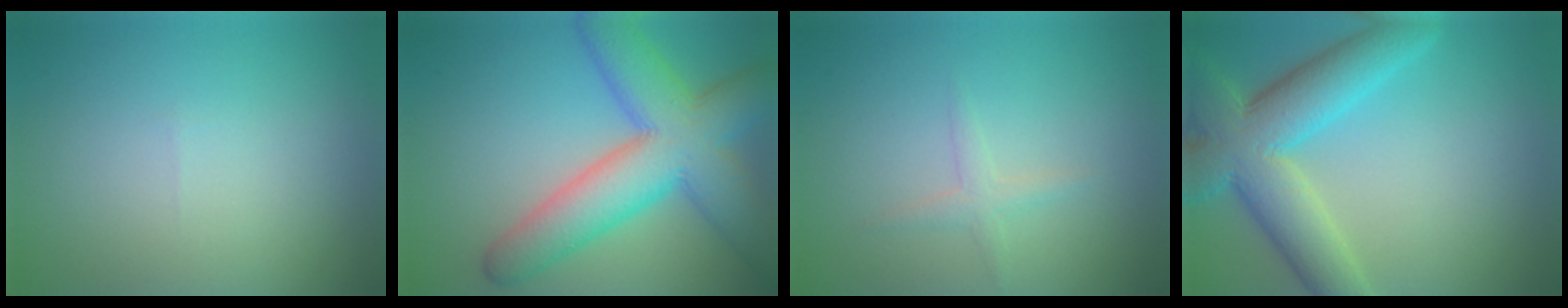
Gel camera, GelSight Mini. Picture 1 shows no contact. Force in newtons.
{"total": 10.3, "press": 10.2, "slide": 0.4}
{"total": 1.3, "press": 1.3, "slide": 0.1}
{"total": 9.4, "press": 9.4, "slide": 0.6}